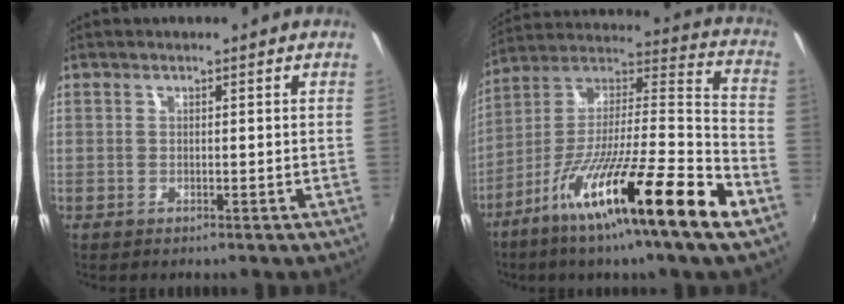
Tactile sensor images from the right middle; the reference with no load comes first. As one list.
[{"total": 22.4, "force": [-12.4, 0.7, 18.7], "torque": [-0.297, -0.019, -0.220]}]